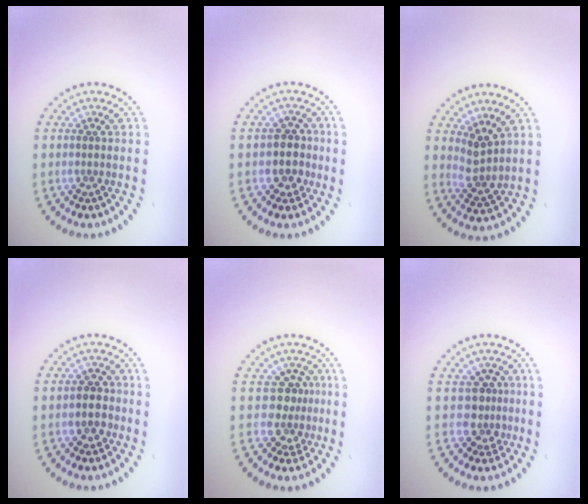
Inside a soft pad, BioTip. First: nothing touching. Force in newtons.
{"total": 2.5, "press": 2.3, "slide": 1.0}
{"total": 2.5, "press": 1.9, "slide": 1.6}
{"total": 2.3, "press": 2.1, "slide": 0.8}
{"total": 2.8, "press": 2.1, "slide": 1.9}
{"total": 2.5, "press": 1.8, "slide": 1.7}